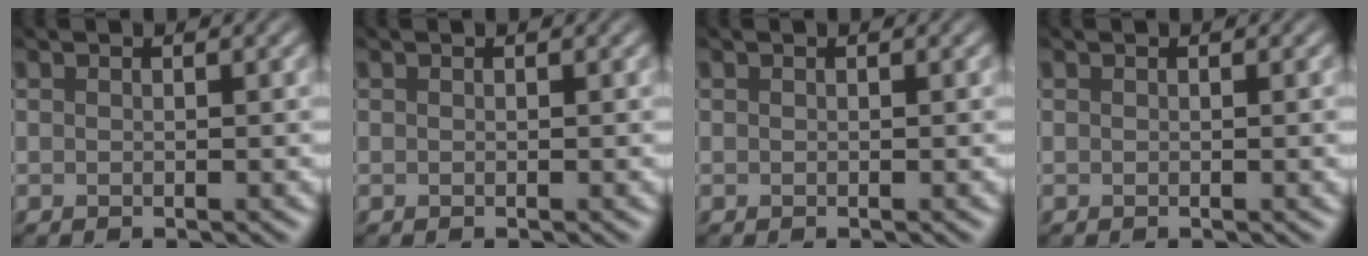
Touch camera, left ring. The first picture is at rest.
{"total": 0.0}
{"total": 0.0}
{"total": 0.7, "force": [0.1, 0.3, 0.6], "torque": [-0.004, 0.001, 0.000]}